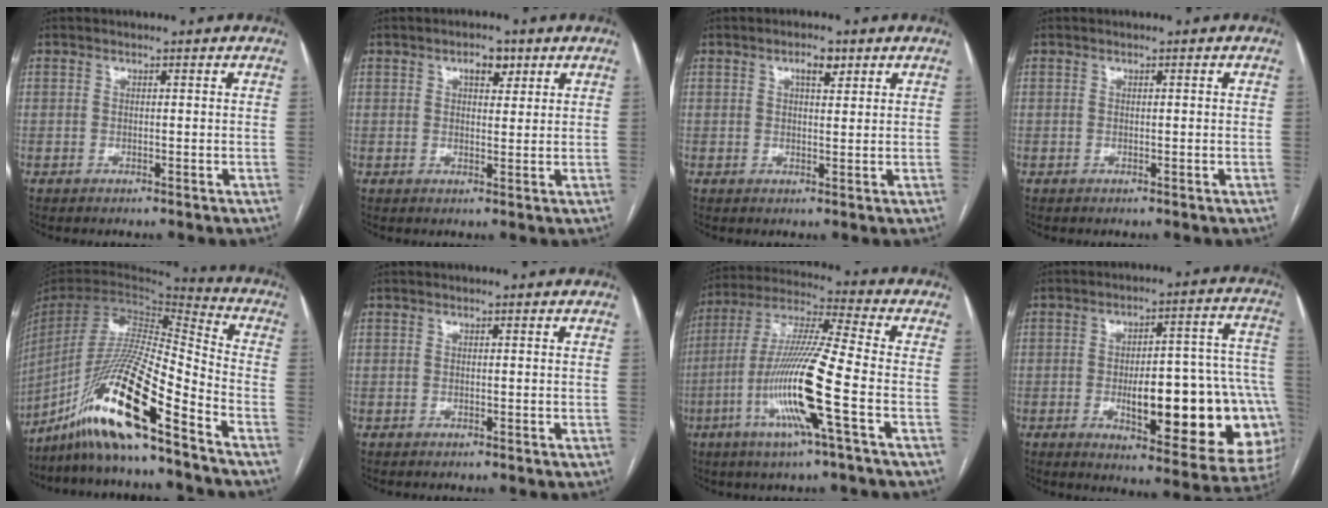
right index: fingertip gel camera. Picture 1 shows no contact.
{"total": 3.2, "force": [1.7, 1.6, 2.2], "torque": [-0.034, 0.007, 0.028]}
{"total": 2.8, "force": [1.5, 1.0, 2.1], "torque": [-0.036, 0.003, 0.025]}
{"total": 0.0}
{"total": 19.3, "force": [-13.2, 0.3, 14.1], "torque": [-0.300, -0.026, -0.250]}
{"total": 0.0}
{"total": 15.7, "force": [-5.0, -0.5, 14.9], "torque": [-0.301, -0.012, -0.103]}
{"total": 24.4, "force": [-5.1, 6.6, 23.0], "torque": [-0.212, 0.026, -0.047]}